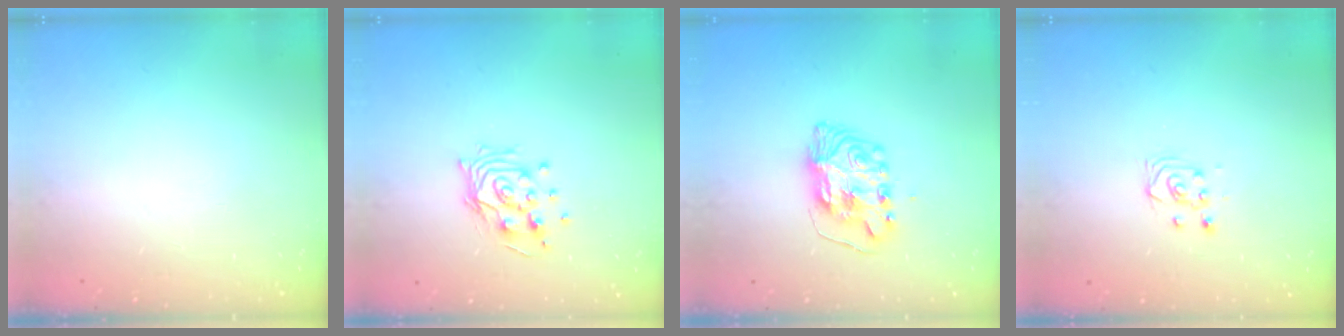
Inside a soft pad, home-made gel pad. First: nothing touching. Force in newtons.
{"total": 11.5, "press": 11.4, "slide": 1.0}
{"total": 8.1, "press": 8.1, "slide": 0.9}
{"total": 4.1, "press": 4.0, "slide": 1.0}